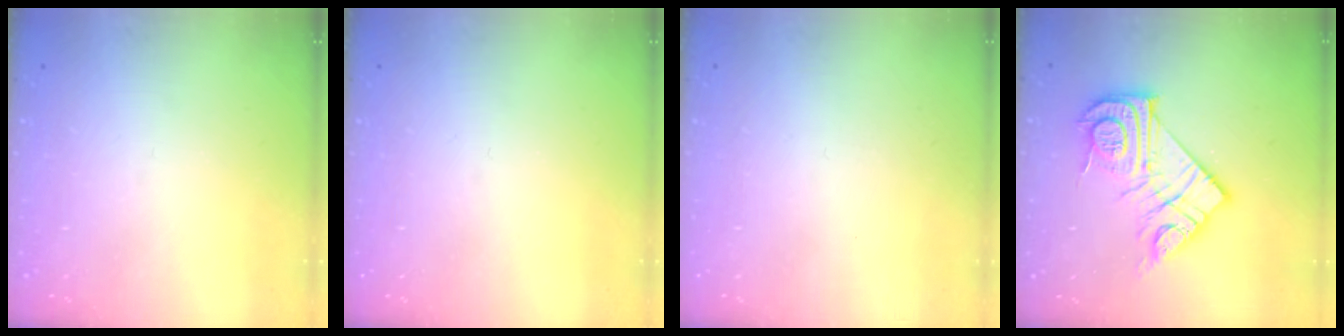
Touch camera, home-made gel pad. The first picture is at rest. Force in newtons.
{"total": 0.0}
{"total": 1.7, "press": 1.7, "slide": 0.1}
{"total": 16.9, "press": 16.9, "slide": 1.5}